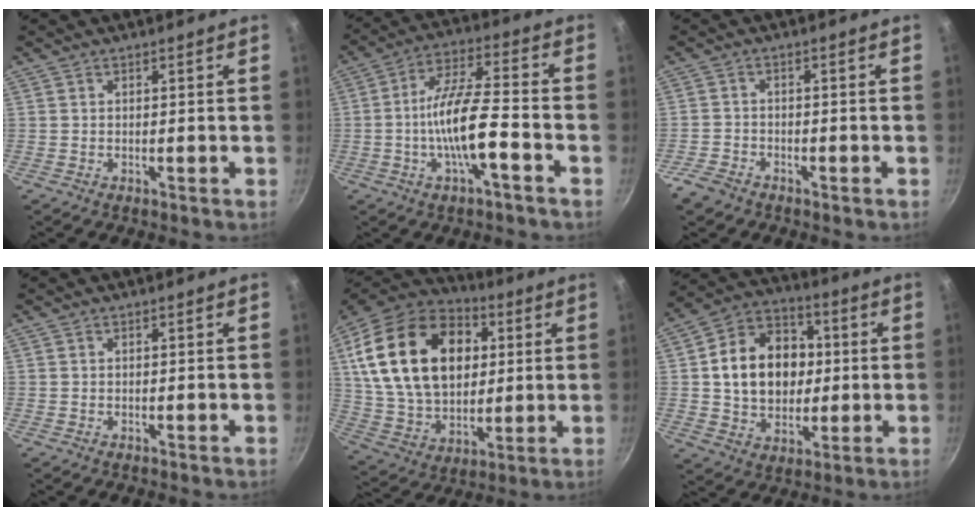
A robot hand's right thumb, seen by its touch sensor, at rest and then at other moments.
{"total": 12.2, "force": [-4.1, 3.3, 11.0], "torque": [-0.199, 0.036, -0.081]}
{"total": 4.0, "force": [-3.0, 2.3, 1.3], "torque": [-0.030, 0.026, -0.055]}
{"total": 0.0}
{"total": 28.9, "force": [6.8, 19.5, 20.2], "torque": [-0.344, 0.001, 0.121]}
{"total": 17.8, "force": [0.8, 14.4, 10.5], "torque": [-0.135, 0.026, 0.011]}